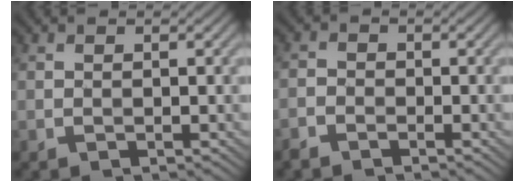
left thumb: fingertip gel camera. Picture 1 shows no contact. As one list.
[{"total": 1.7, "force": [-1.4, 0.9, 0.4], "torque": [-0.016, 0.001, -0.034]}]